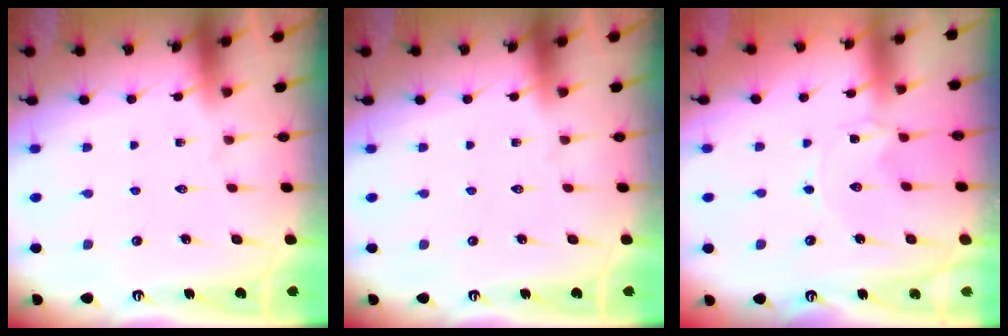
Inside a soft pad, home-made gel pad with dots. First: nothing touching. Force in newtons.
{"total": 0.0}
{"total": 0.0}